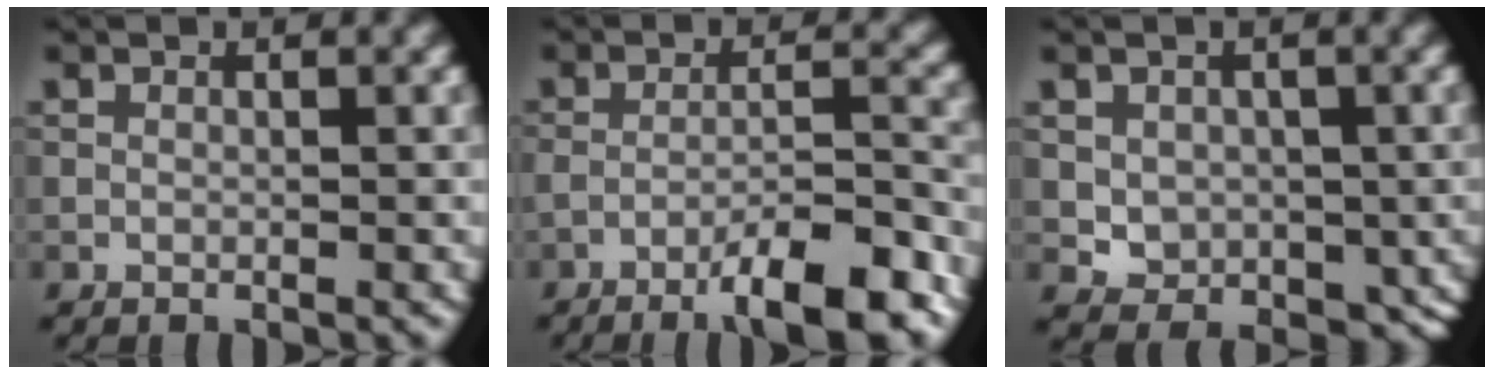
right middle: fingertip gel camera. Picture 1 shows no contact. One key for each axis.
{"total": 7.7, "fx": -4.8, "fy": 1.6, "fz": 5.8, "tx": -0.085, "ty": 0.006, "tz": -0.075}
{"total": 5.7, "fx": -0.2, "fy": 4.8, "fz": 2.9, "tx": -0.039, "ty": -0.013, "tz": 0.005}